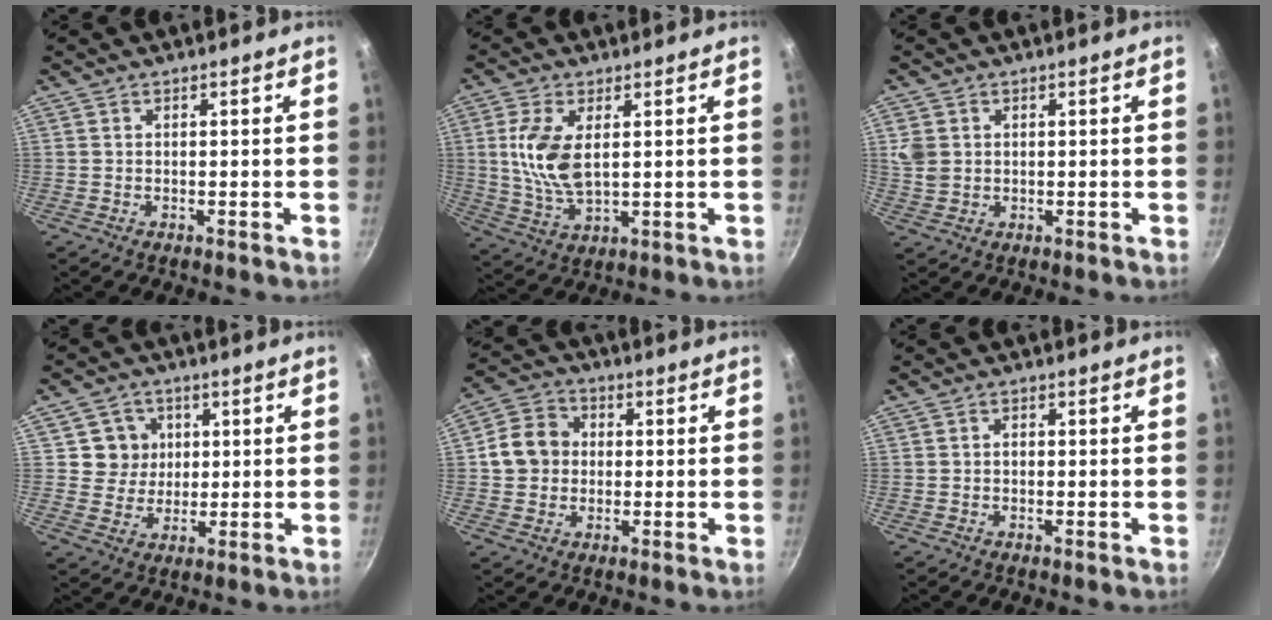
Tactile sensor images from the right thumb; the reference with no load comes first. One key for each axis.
{"total": 10.1, "fx": 1.8, "fy": 5.2, "fz": 8.5, "tx": -0.171, "ty": -0.010, "tz": 0.041}
{"total": 4.2, "fx": 0.9, "fy": 3.5, "fz": 2.1, "tx": -0.033, "ty": -0.004, "tz": 0.021}
{"total": 6.6, "fx": 1.5, "fy": 6.3, "fz": 1.5, "tx": 0.014, "ty": -0.002, "tz": 0.023}
{"total": 8.7, "fx": 0.4, "fy": 7.6, "fz": 4.1, "tx": -0.043, "ty": 0.016, "tz": -0.009}
{"total": 1.0, "fx": -0.2, "fy": 0.8, "fz": 0.5, "tx": -0.007, "ty": 0.004, "tz": -0.005}